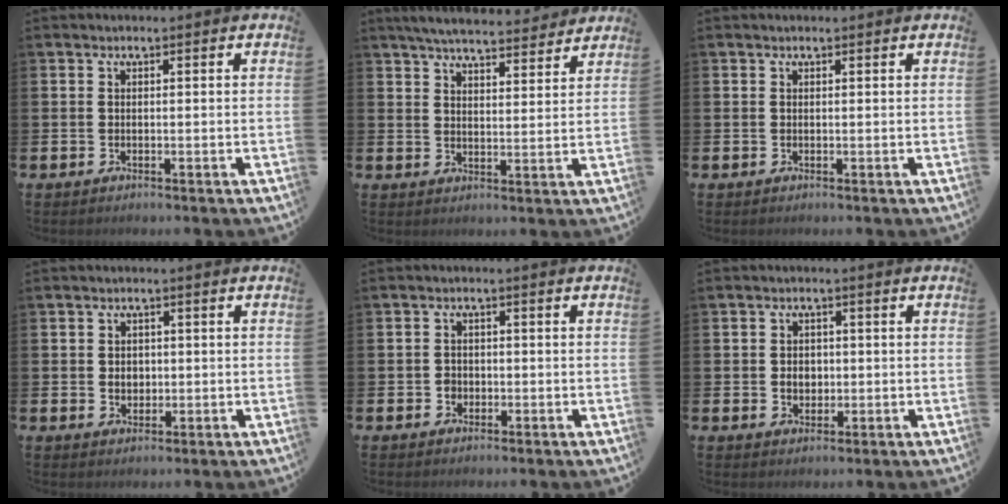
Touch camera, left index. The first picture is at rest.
{"total": 5.8, "force": [5.6, 0.7, 1.3], "torque": [-0.030, -0.035, 0.096]}
{"total": 0.0}
{"total": 2.0, "force": [0.3, 1.7, 0.9], "torque": [-0.002, 0.003, -0.001]}
{"total": 1.5, "force": [-0.5, 1.4, 0.3], "torque": [-0.007, 0.004, -0.012]}
{"total": 2.3, "force": [0.0, 2.0, 1.1], "torque": [-0.008, 0.002, -0.008]}